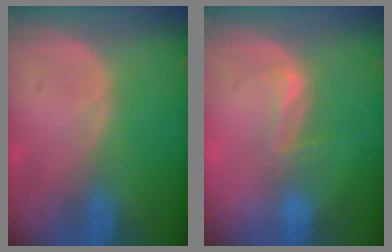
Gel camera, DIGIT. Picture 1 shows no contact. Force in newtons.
{"total": 2.7, "press": 2.3, "slide": 1.5}